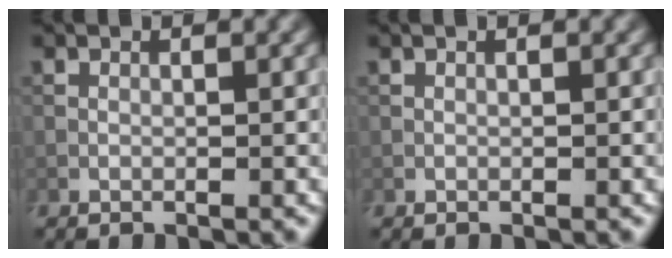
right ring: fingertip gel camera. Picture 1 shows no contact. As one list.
[{"total": 0.0}]